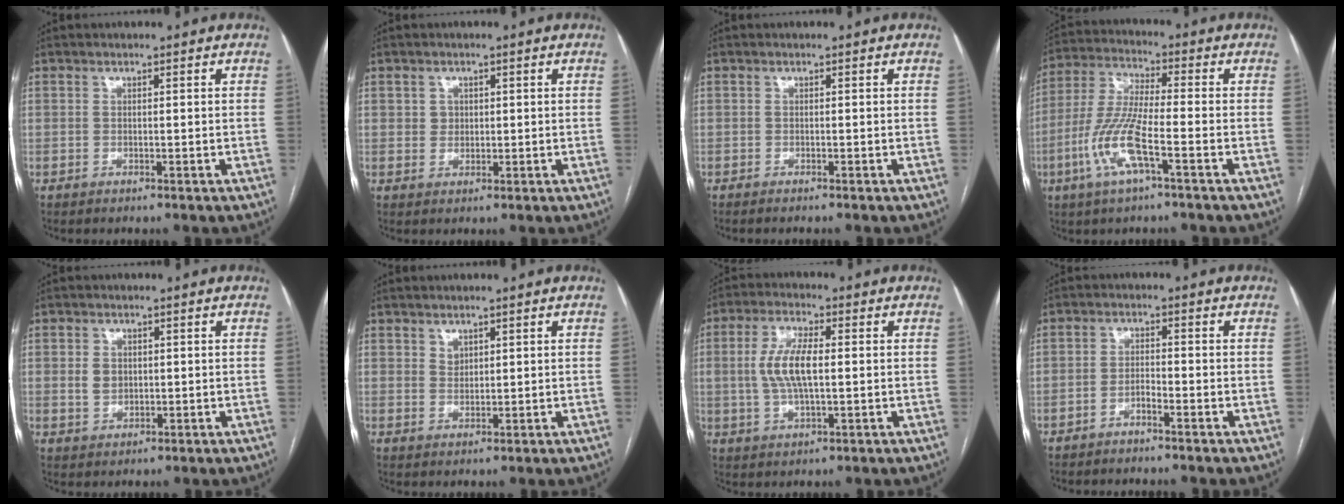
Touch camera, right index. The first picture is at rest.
{"total": 1.9, "force": [0.5, 1.8, 0.5], "torque": [-0.007, 0.000, 0.009]}
{"total": 1.4, "force": [-1.3, 0.0, 0.7], "torque": [-0.009, -0.001, -0.016]}
{"total": 10.6, "force": [-4.0, 1.5, 9.7], "torque": [-0.213, -0.002, -0.082]}
{"total": 2.8, "force": [0.4, 2.3, 1.6], "torque": [-0.030, 0.007, 0.013]}
{"total": 1.6, "force": [1.1, 1.1, 0.5], "torque": [-0.006, -0.002, 0.020]}
{"total": 7.8, "force": [0.4, 2.5, 7.3], "torque": [-0.158, 0.008, 0.011]}
{"total": 2.2, "force": [-1.7, 0.2, 1.3], "torque": [-0.027, 0.003, -0.035]}